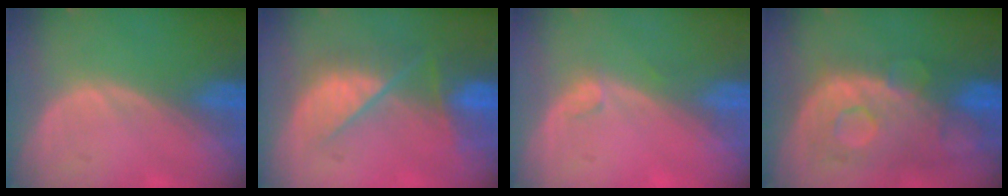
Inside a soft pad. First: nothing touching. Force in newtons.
{"total": 9.0, "press": 7.7, "slide": 4.6}
{"total": 1.3, "press": 1.1, "slide": 0.5}
{"total": 11.2, "press": 9.7, "slide": 5.6}